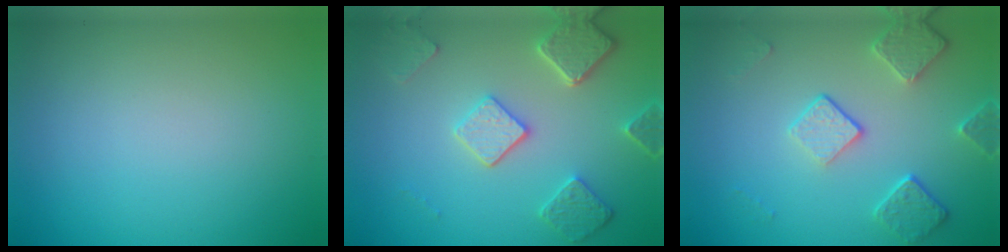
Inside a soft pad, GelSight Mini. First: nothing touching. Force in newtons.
{"total": 4.6, "press": 3.8, "slide": 2.6}
{"total": 4.1, "press": 3.2, "slide": 2.7}